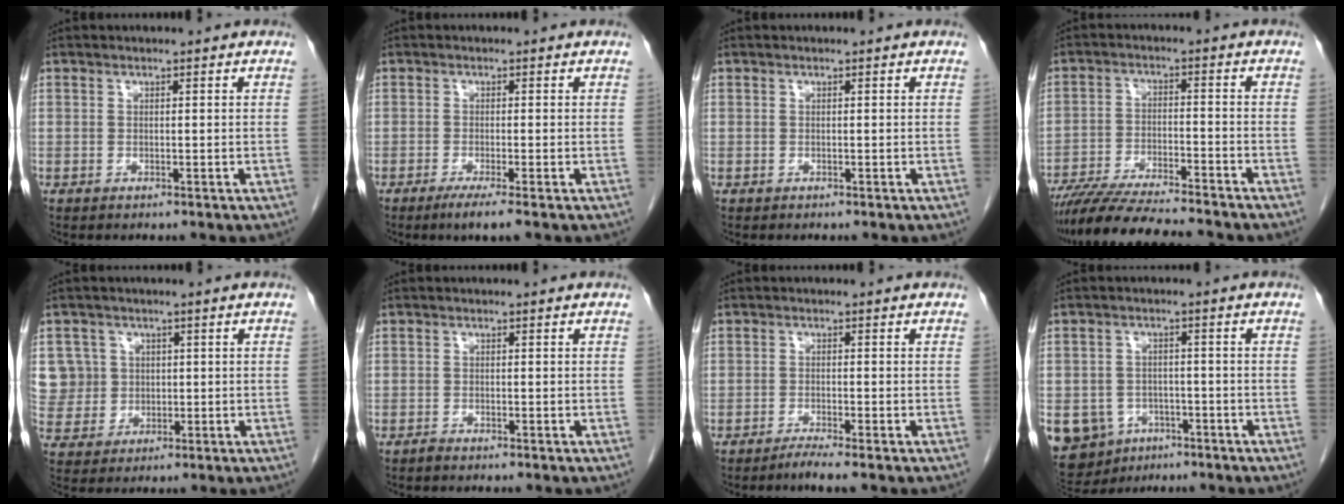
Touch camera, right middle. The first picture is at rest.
{"total": 3.1, "force": [-1.9, -0.4, 2.4], "torque": [-0.048, -0.014, -0.035]}
{"total": 0.0}
{"total": 14.2, "force": [-12.5, 1.1, 6.5], "torque": [-0.102, -0.017, -0.197]}
{"total": 7.4, "force": [1.9, 7.1, 0.2], "torque": [-0.006, 0.030, 0.049]}
{"total": 0.6, "force": [-0.6, 0.1, 0.2], "torque": [-0.011, -0.002, -0.012]}
{"total": 2.0, "force": [-1.7, -0.2, 1.1], "torque": [-0.032, -0.007, -0.031]}
{"total": 10.1, "force": [-4.8, 8.4, 2.8], "torque": [-0.077, 0.008, -0.065]}